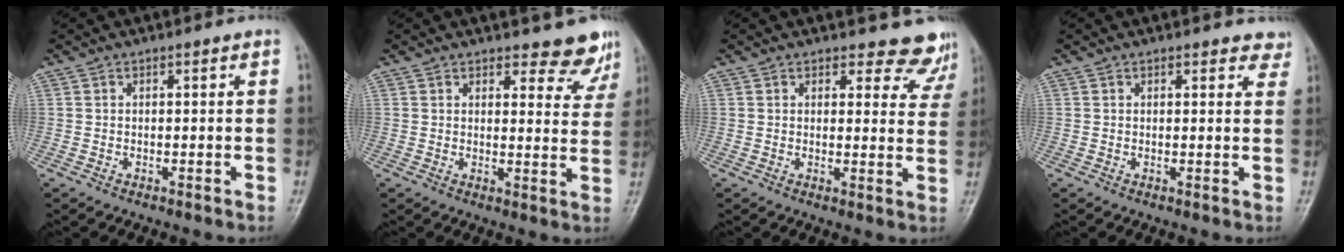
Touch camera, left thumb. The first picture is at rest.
{"total": 7.5, "force": [7.0, 2.7, 0.5], "torque": [0.036, -0.049, 0.062]}
{"total": 7.8, "force": [7.2, 2.9, 0.1], "torque": [0.047, -0.049, 0.060]}
{"total": 3.3, "force": [2.8, 1.5, 0.6], "torque": [0.024, -0.012, 0.017]}